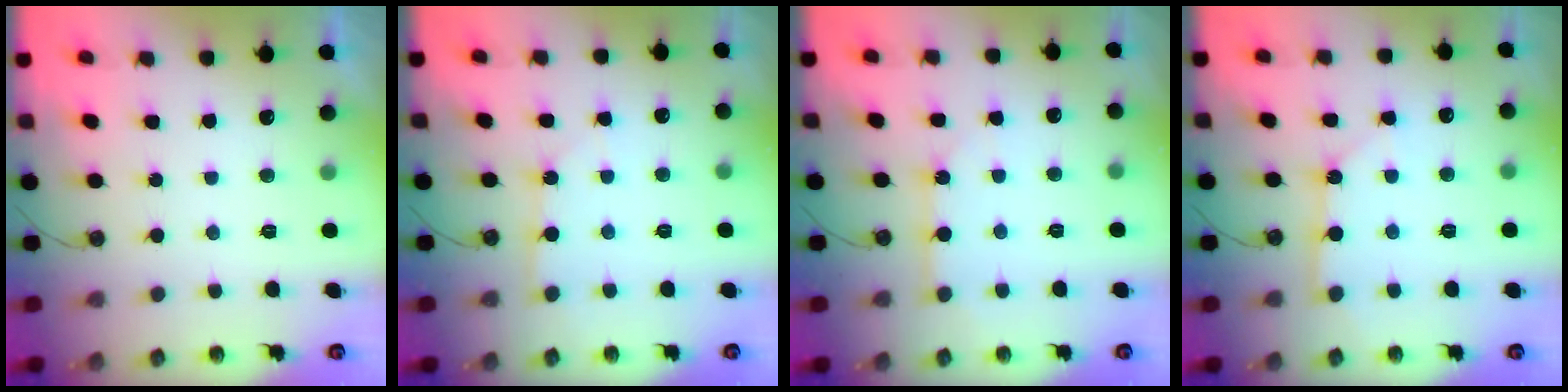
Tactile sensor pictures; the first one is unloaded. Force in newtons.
{"total": 3.8, "press": 3.8, "slide": 0.5}
{"total": 5.8, "press": 5.8, "slide": 0.5}
{"total": 2.8, "press": 2.8, "slide": 0.2}